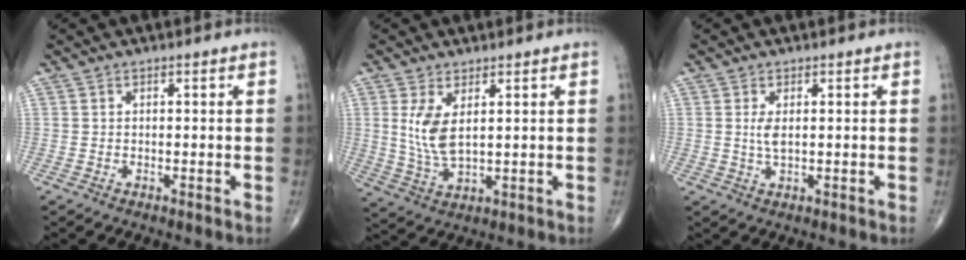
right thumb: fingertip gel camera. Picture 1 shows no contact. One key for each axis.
{"total": 6.9, "fx": 1.9, "fy": 2.9, "fz": 6.0, "tx": -0.122, "ty": -0.016, "tz": 0.050}
{"total": 2.5, "fx": 0.5, "fy": 0.9, "fz": 2.2, "tx": -0.046, "ty": -0.004, "tz": 0.014}